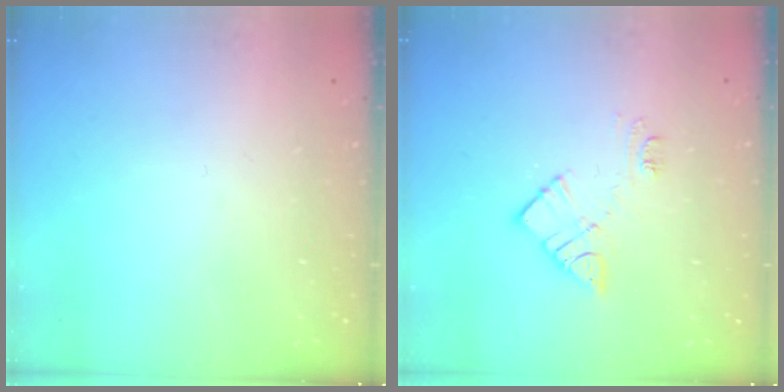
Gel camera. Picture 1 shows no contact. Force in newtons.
{"total": 10.1, "press": 10.1, "slide": 0.6}